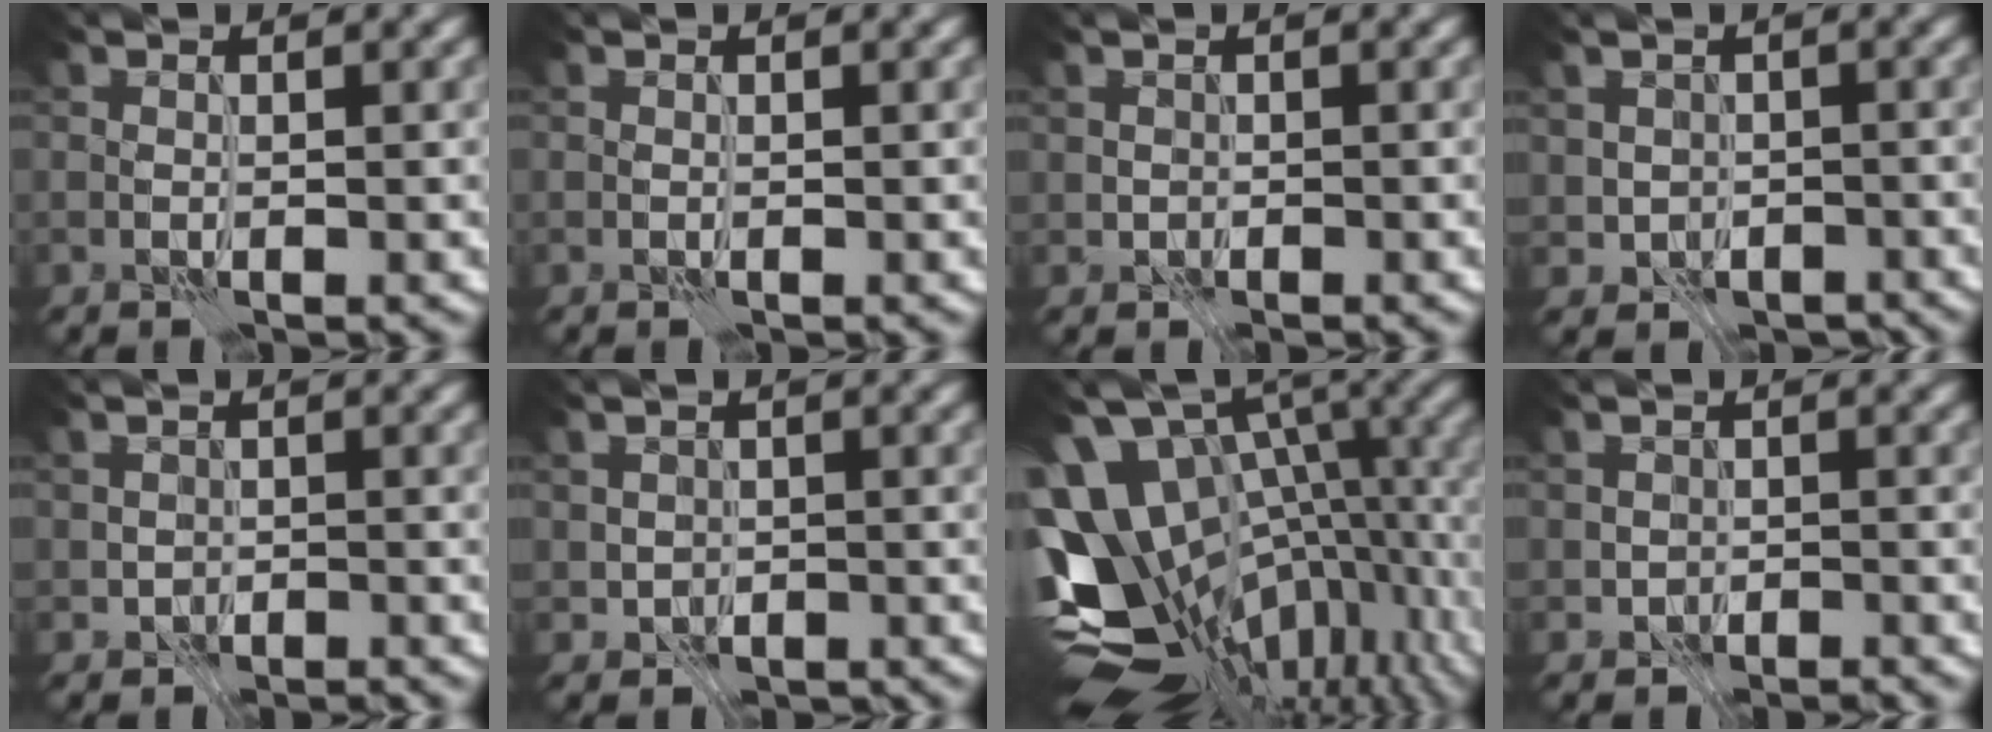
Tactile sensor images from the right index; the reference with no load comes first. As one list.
[{"total": 0.0}, {"total": 0.6, "force": [0.2, 0.6, 0.0], "torque": [0.001, 0.000, 0.007]}, {"total": 3.1, "force": [-0.6, 2.8, 1.1], "torque": [-0.017, -0.001, -0.008]}, {"total": 1.3, "force": [-0.4, 1.2, 0.2], "torque": [0.002, -0.006, -0.007]}, {"total": 2.2, "force": [-0.2, 2.0, 0.6], "torque": [-0.012, -0.002, -0.001]}, {"total": 15.2, "force": [-1.5, 10.5, 10.8], "torque": [-0.211, 0.000, 0.004]}, {"total": 1.4, "force": [-0.8, 1.1, 0.3], "torque": [0.002, -0.007, -0.014]}]